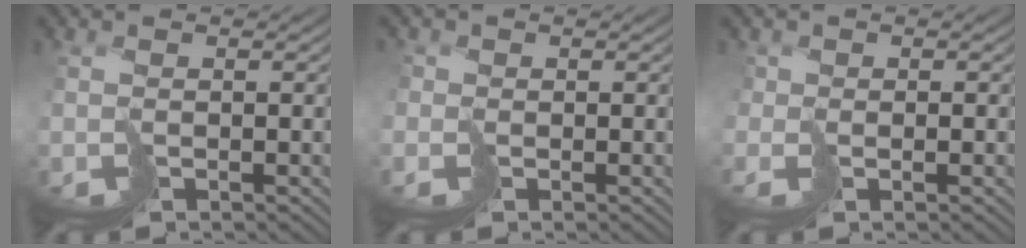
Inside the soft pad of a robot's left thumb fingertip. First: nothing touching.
{"total": 1.2, "force": [-0.3, 0.9, -0.7], "torque": [0.019, 0.002, -0.015]}
{"total": 0.9, "force": [0.3, 0.4, -0.8], "torque": [0.027, -0.002, 0.003]}